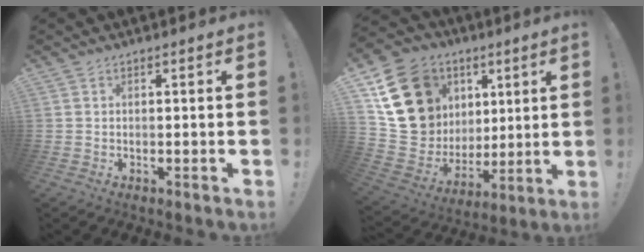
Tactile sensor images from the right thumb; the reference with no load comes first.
{"total": 24.0, "force": [9.0, 19.2, 11.3], "torque": [-0.179, -0.042, 0.214]}